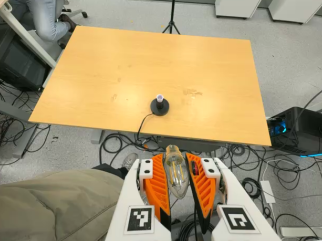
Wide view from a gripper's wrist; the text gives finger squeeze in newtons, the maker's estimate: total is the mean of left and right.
{"total": 19.7, "left": 21.6, "right": 17.8}